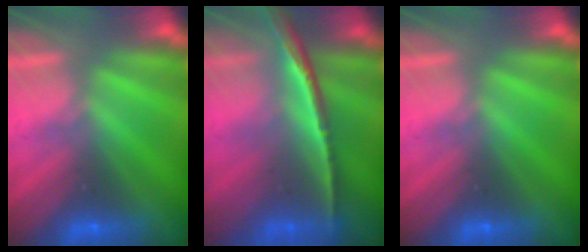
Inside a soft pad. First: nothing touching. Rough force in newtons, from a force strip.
{"total": 1.5}
{"total": 0.0}